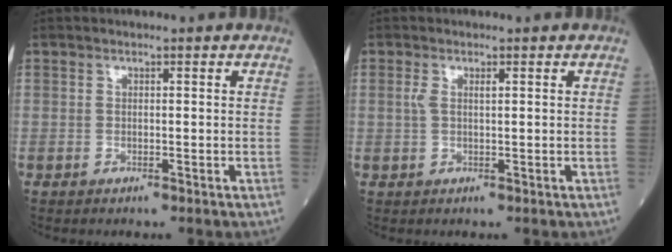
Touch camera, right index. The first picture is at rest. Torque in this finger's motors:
{"motor_torque": [-0.06, -0.02, 0.00, 0.00]}